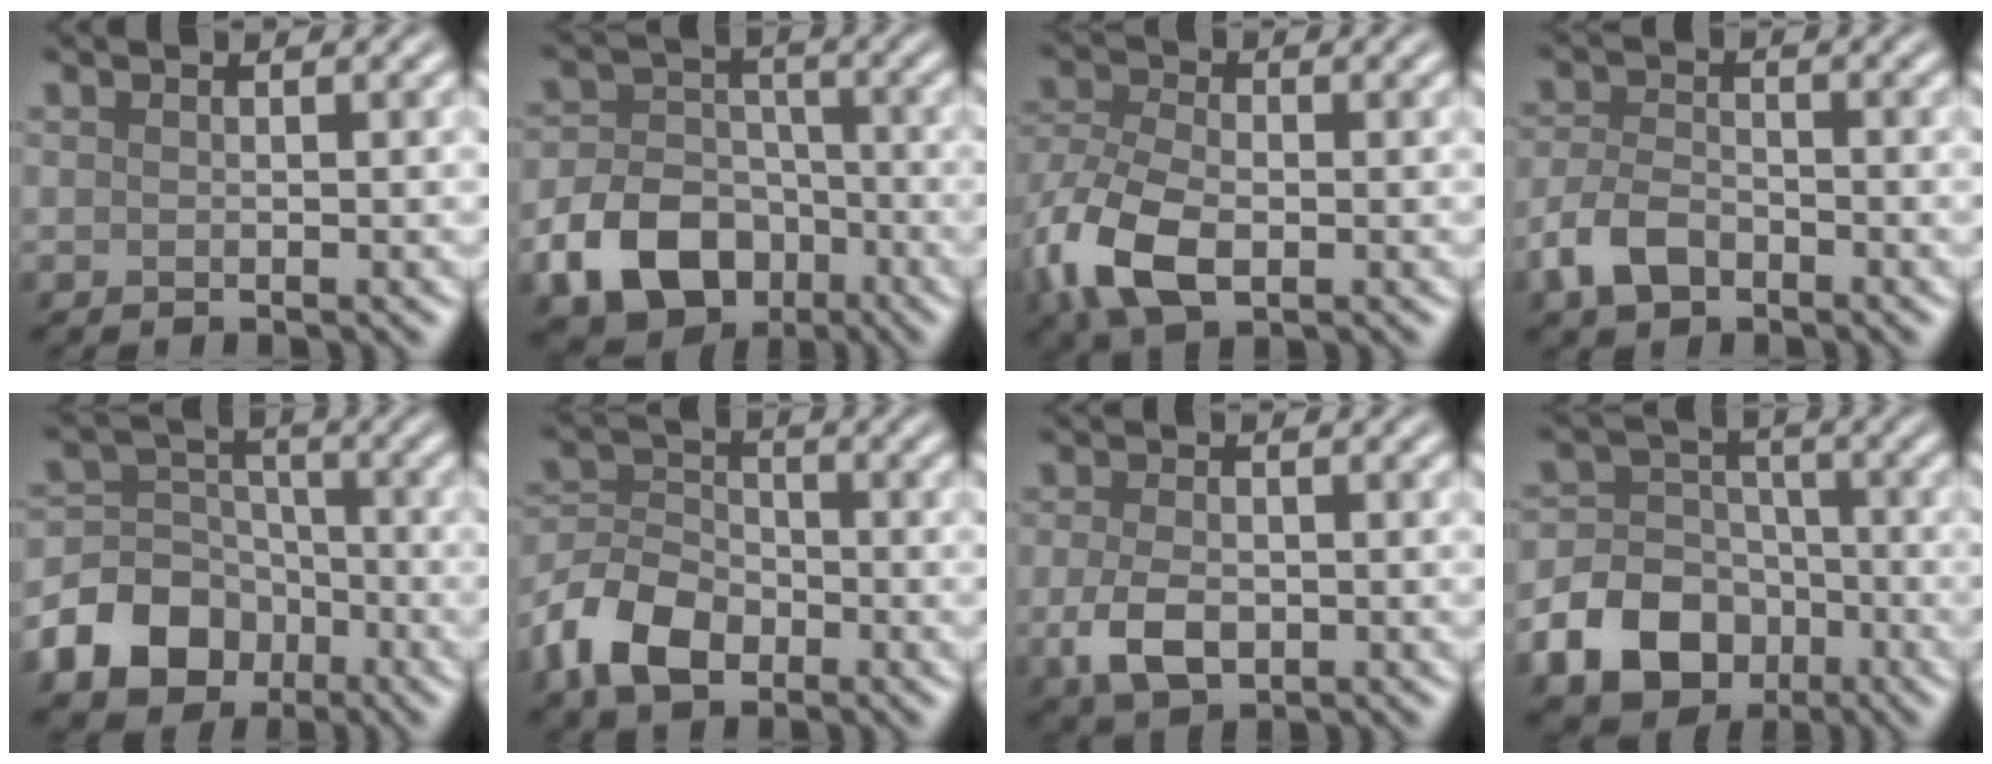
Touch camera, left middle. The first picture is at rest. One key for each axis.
{"total": 8.1, "fx": -3.8, "fy": 5.9, "fz": 4.1, "tx": -0.076, "ty": -0.007, "tz": -0.074}
{"total": 7.2, "fx": -2.5, "fy": 4.4, "fz": 5.1, "tx": -0.125, "ty": -0.007, "tz": -0.058}
{"total": 3.6, "fx": -2.2, "fy": 2.2, "fz": 1.9, "tx": -0.038, "ty": 0.000, "tz": -0.052}
{"total": 9.2, "fx": -4.4, "fy": 7.2, "fz": 3.7, "tx": -0.067, "ty": -0.007, "tz": -0.106}
{"total": 6.5, "fx": -3.4, "fy": 4.3, "fz": 3.6, "tx": -0.075, "ty": 0.003, "tz": -0.079}
{"total": 4.0, "fx": -1.0, "fy": 2.5, "fz": 2.9, "tx": -0.064, "ty": -0.008, "tz": -0.021}
{"total": 10.5, "fx": -4.7, "fy": 8.4, "fz": 4.2, "tx": -0.069, "ty": -0.025, "tz": -0.111}